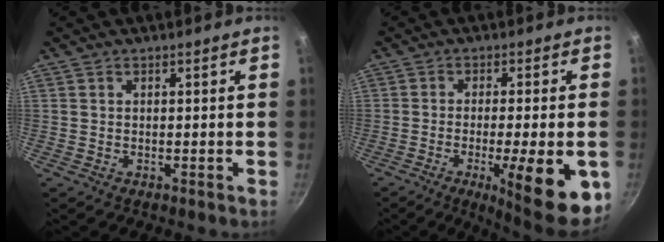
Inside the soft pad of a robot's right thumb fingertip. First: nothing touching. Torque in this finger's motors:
{"motor_torque": [0.07, 0.84, 1.19, -0.34, 0.10]}